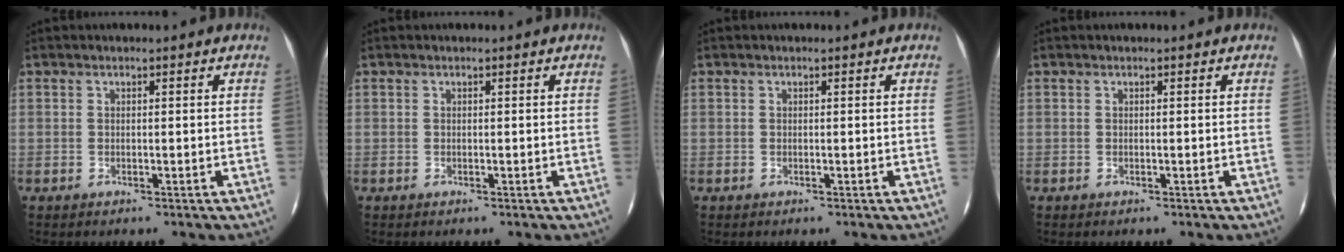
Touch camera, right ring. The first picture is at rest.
{"total": 0.0}
{"total": 0.0}
{"total": 0.0}